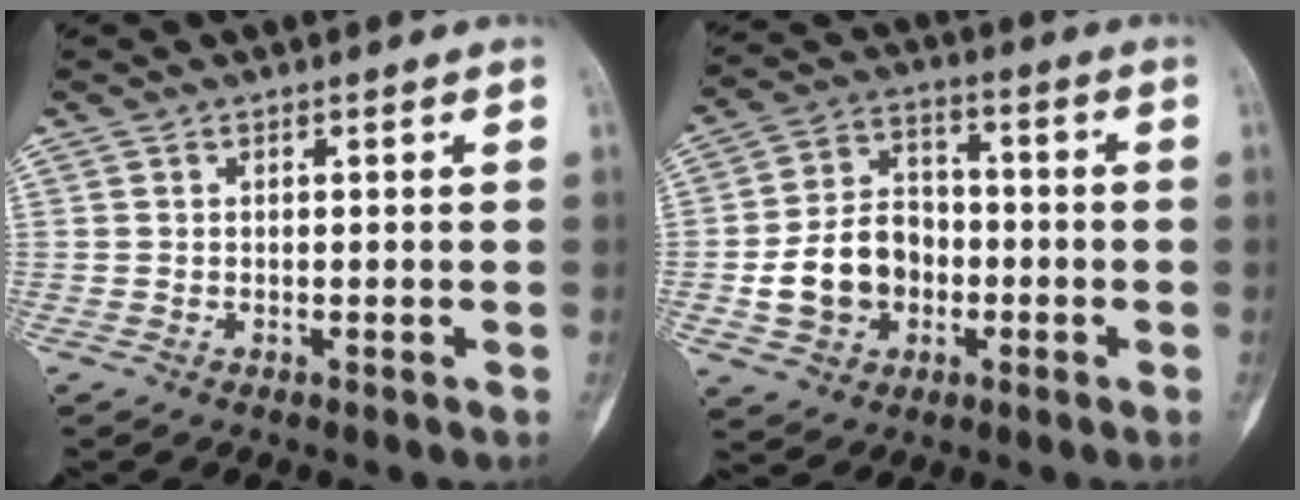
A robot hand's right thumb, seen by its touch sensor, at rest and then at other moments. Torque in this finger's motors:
{"motor_torque": [0.17, 0.04, 0.92, -0.21, 0.05]}